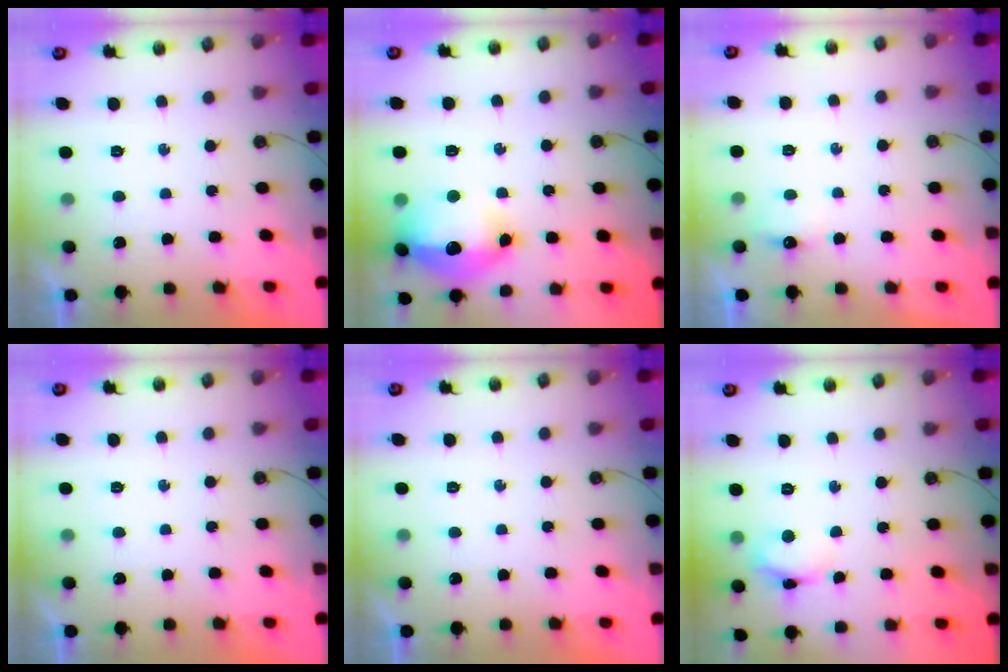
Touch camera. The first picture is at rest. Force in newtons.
{"total": 20.5, "press": 18.0, "slide": 9.9}
{"total": 4.2, "press": 4.1, "slide": 0.5}
{"total": 0.0}
{"total": 0.0}
{"total": 7.7, "press": 7.6, "slide": 0.5}